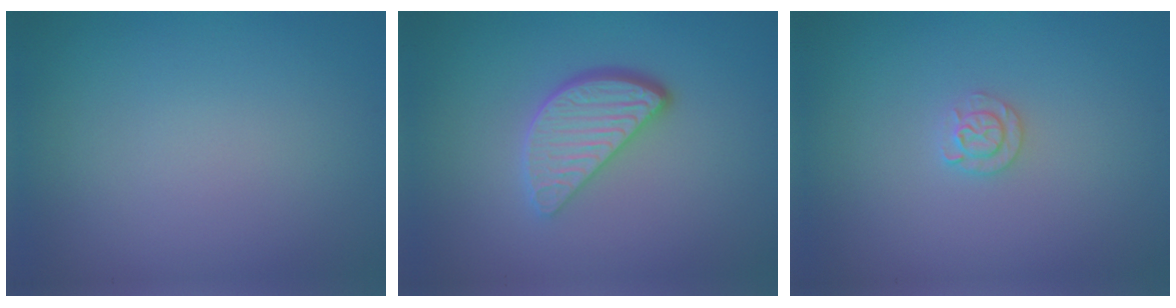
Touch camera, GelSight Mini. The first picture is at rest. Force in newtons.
{"total": 3.9, "press": 3.1, "slide": 2.4}
{"total": 1.5, "press": 1.5, "slide": 0.1}